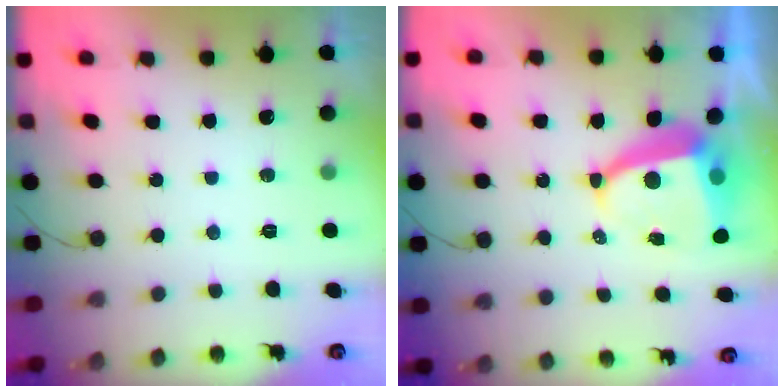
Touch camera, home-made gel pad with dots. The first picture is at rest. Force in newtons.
{"total": 7.3, "press": 7.2, "slide": 0.8}